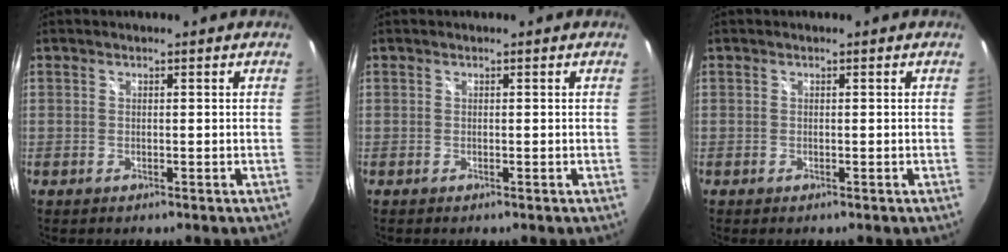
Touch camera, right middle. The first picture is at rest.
{"total": 0.0}
{"total": 0.0}